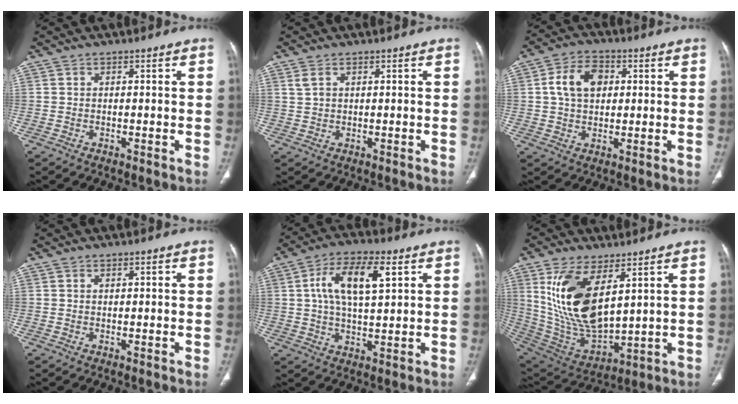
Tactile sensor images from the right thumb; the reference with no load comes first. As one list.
[{"total": 1.9, "force": [1.0, 1.1, 1.2], "torque": [-0.030, 0.005, 0.030]}, {"total": 8.7, "force": [1.8, 6.0, 5.9], "torque": [-0.093, 0.009, 0.028]}, {"total": 0.8, "force": [0.4, 0.4, 0.6], "torque": [-0.010, 0.000, 0.007]}, {"total": 12.3, "force": [3.9, 5.3, 10.4], "torque": [-0.186, 0.004, 0.067]}, {"total": 18.2, "force": [6.7, 8.5, 14.6], "torque": [-0.271, -0.029, 0.152]}]